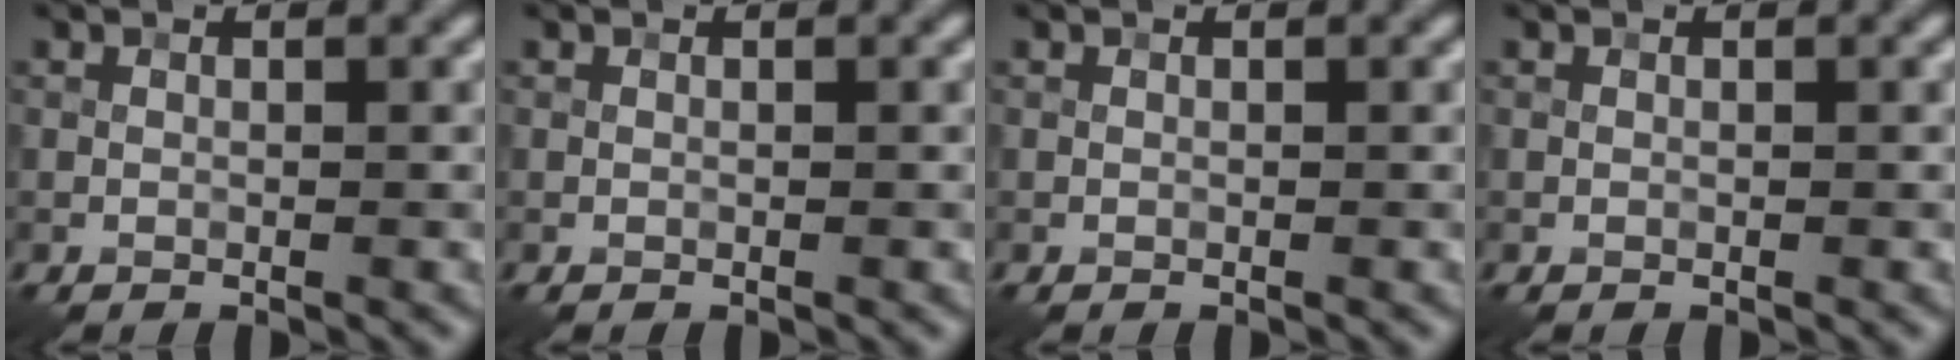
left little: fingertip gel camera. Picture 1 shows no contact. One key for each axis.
{"total": 0.0}
{"total": 0.0}
{"total": 0.0}